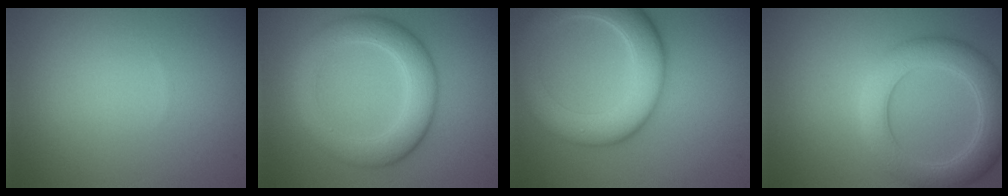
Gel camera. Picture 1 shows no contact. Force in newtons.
{"total": 5.3, "press": 5.3, "slide": 0.2}
{"total": 7.5, "press": 7.5, "slide": 0.4}
{"total": 5.6, "press": 5.6, "slide": 0.2}